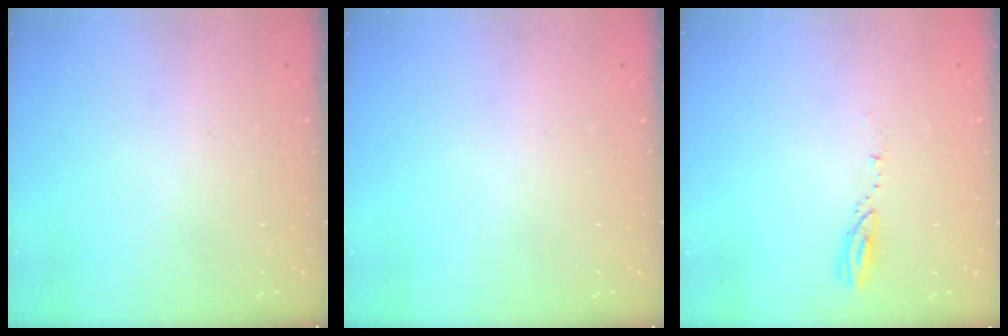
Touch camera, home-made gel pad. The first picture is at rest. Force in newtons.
{"total": 0.0}
{"total": 3.1, "press": 3.1, "slide": 0.3}